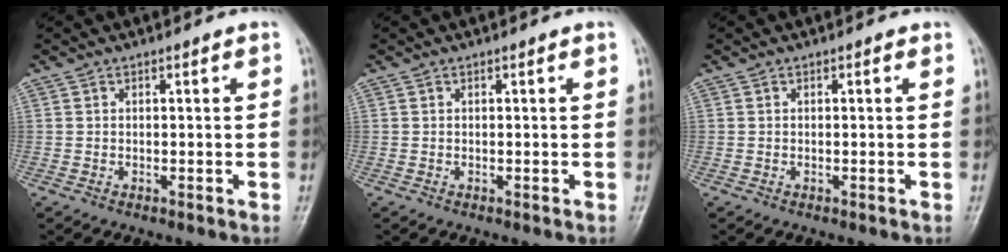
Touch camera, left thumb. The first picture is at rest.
{"total": 0.0}
{"total": 0.0}